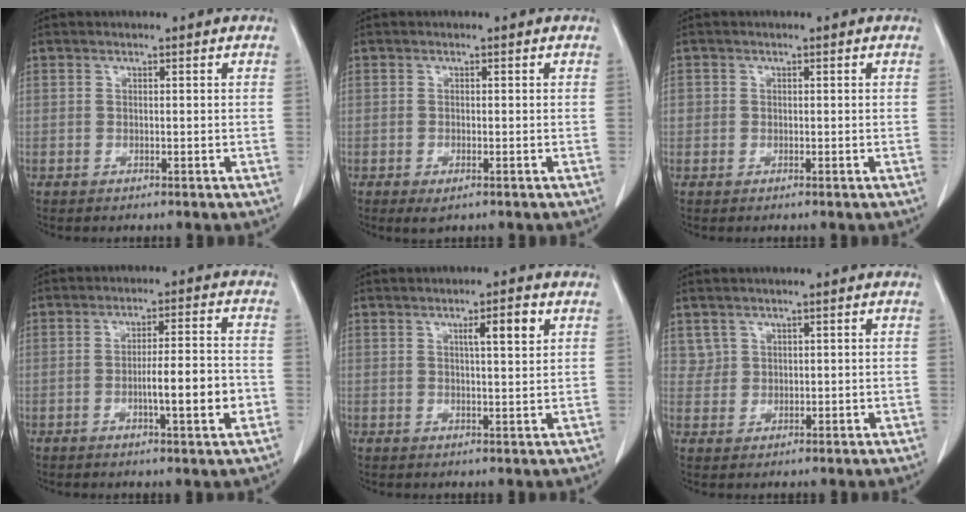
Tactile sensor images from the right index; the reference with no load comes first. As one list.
[{"total": 1.7, "force": [-0.9, 0.7, 1.3], "torque": [-0.020, -0.003, -0.006]}, {"total": 1.0, "force": [0.0, 1.0, 0.1], "torque": [0.010, 0.006, -0.001]}, {"total": 7.6, "force": [-2.0, 0.5, 7.3], "torque": [-0.110, 0.005, -0.029]}, {"total": 4.1, "force": [1.8, 0.3, 3.6], "torque": [-0.058, -0.001, 0.029]}, {"total": 2.3, "force": [1.5, 1.8, -0.2], "torque": [0.017, 0.005, 0.024]}]